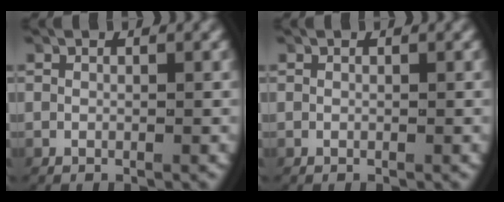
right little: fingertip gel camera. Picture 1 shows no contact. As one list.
[{"total": 0.0}]